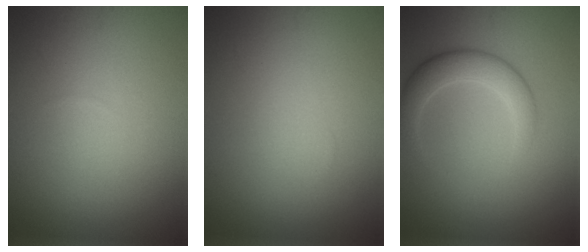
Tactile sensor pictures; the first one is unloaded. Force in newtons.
{"total": 0.0}
{"total": 3.6, "press": 3.6, "slide": 0.1}